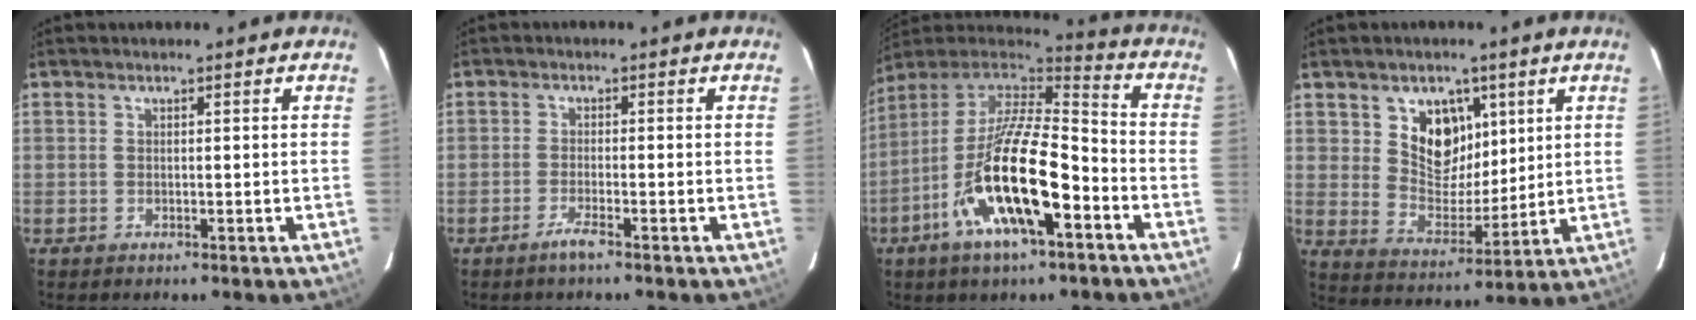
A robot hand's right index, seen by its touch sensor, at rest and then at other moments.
{"total": 1.6, "force": [-1.2, -0.2, 1.0], "torque": [-0.024, -0.002, -0.025]}
{"total": 21.2, "force": [-8.9, 6.3, 18.2], "torque": [-0.343, -0.030, -0.172]}
{"total": 10.0, "force": [4.5, 7.4, 5.1], "torque": [-0.086, -0.007, 0.089]}